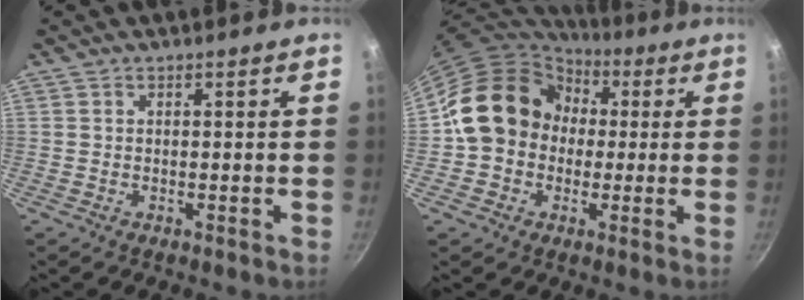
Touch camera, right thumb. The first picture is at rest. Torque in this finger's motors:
{"motor_torque": [1.09, 3.61, 0.83, -0.86, 0.18]}